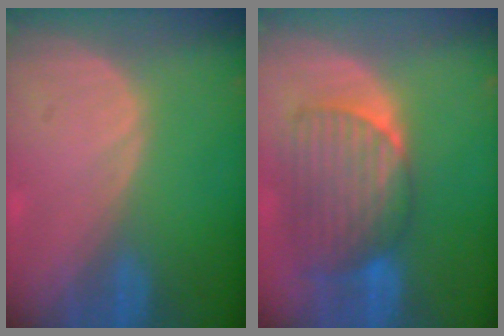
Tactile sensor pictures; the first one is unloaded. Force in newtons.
{"total": 8.9, "press": 8.3, "slide": 3.1}